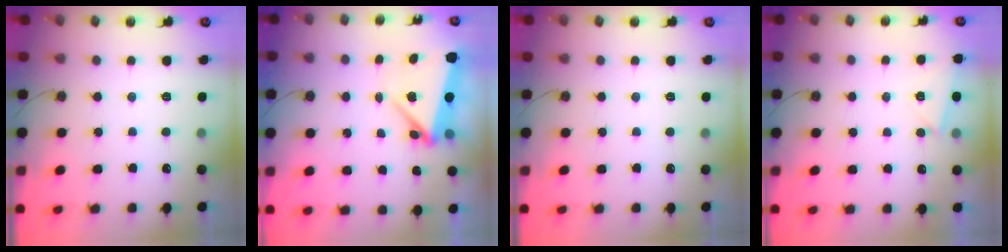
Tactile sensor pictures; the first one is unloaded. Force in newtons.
{"total": 6.9, "press": 4.8, "slide": 4.9}
{"total": 0.0}
{"total": 2.6, "press": 1.5, "slide": 2.1}